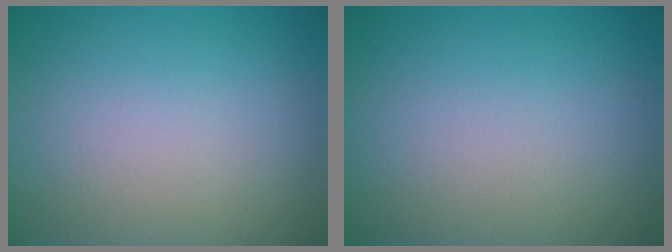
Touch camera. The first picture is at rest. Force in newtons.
{"total": 0.0}